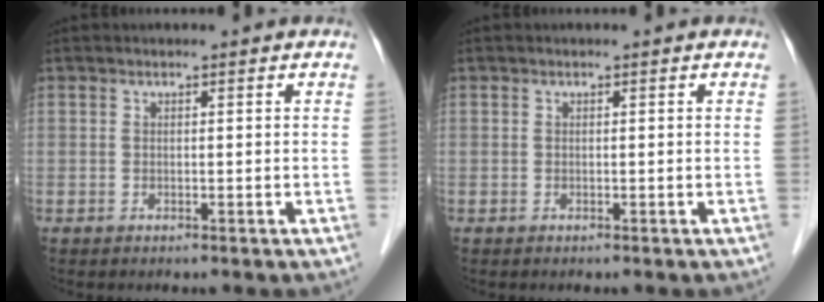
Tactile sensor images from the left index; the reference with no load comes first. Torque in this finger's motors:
{"motor_torque": [0.00, 0.00, 0.00, 0.00]}